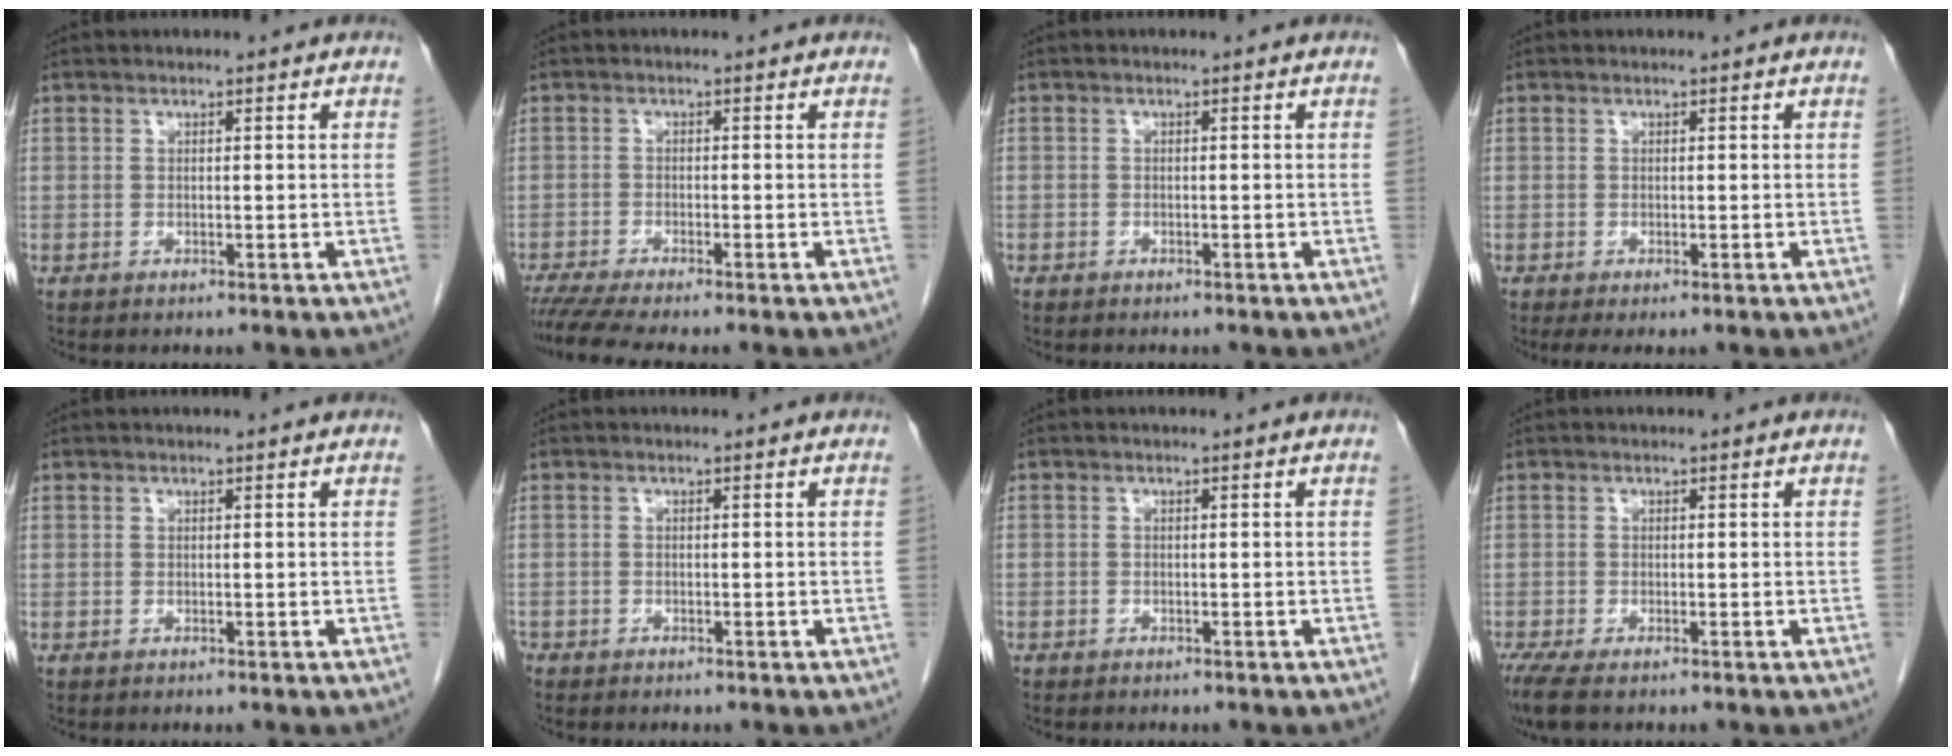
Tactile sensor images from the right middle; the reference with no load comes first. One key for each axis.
{"total": 5.9, "fx": -5.0, "fy": -0.4, "fz": 3.0, "tx": -0.047, "ty": -0.014, "tz": -0.085}
{"total": 0.6, "fx": -0.4, "fy": 0.4, "fz": 0.1, "tx": -0.004, "ty": 0.002, "tz": -0.007}
{"total": 1.7, "fx": -1.1, "fy": 0.5, "fz": 1.3, "tx": -0.017, "ty": -0.007, "tz": -0.016}
{"total": 0.0}
{"total": 1.5, "fx": -1.3, "fy": 0.7, "fz": 0.4, "tx": -0.007, "ty": -0.001, "tz": -0.018}
{"total": 0.9, "fx": -0.7, "fy": 0.5, "fz": 0.1, "tx": -0.005, "ty": 0.001, "tz": -0.010}
{"total": 4.6, "fx": -3.4, "fy": 1.1, "fz": 2.9, "tx": -0.058, "ty": -0.015, "tz": -0.058}